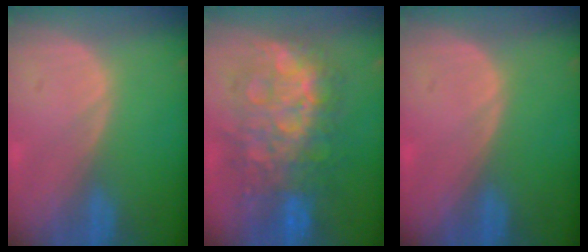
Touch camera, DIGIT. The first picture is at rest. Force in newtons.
{"total": 12.2, "press": 12.2, "slide": 1.3}
{"total": 0.0}